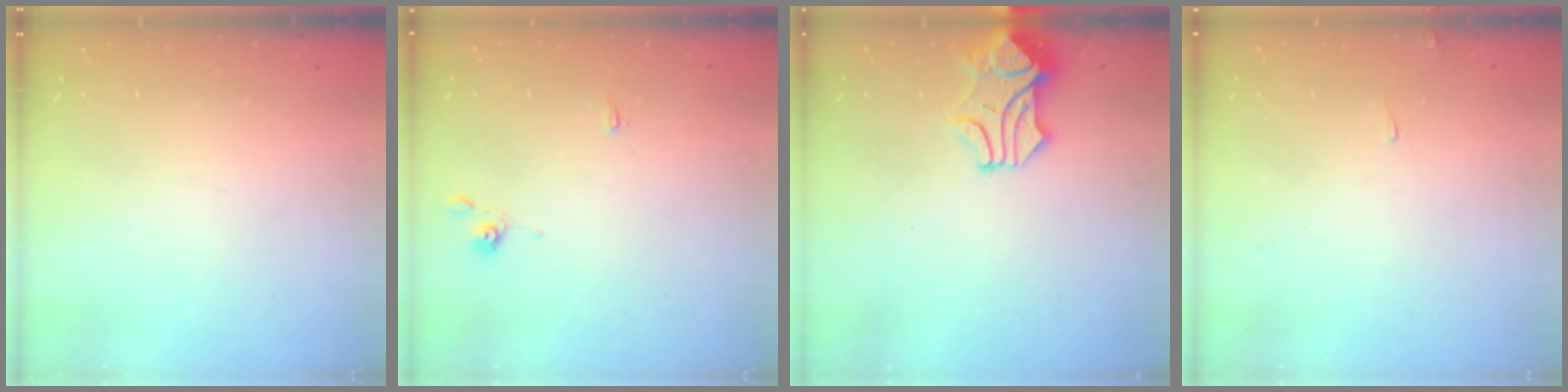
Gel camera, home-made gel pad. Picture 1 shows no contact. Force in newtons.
{"total": 0.7, "press": 0.5, "slide": 0.4}
{"total": 1.2, "press": 0.7, "slide": 1.0}
{"total": 5.4, "press": 5.4, "slide": 0.3}